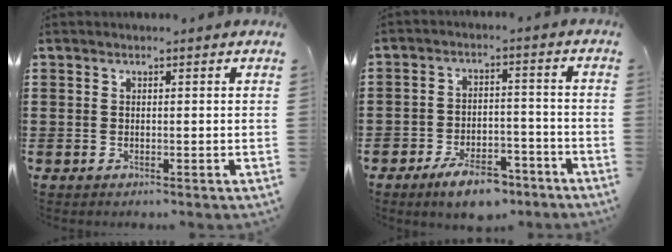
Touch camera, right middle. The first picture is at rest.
{"total": 6.8, "force": [-5.3, 2.3, 3.5], "torque": [-0.073, 0.009, -0.099]}